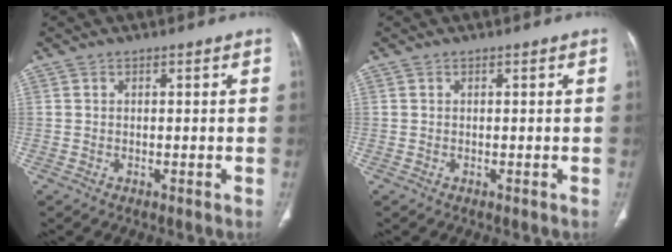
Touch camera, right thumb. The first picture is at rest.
{"total": 0.0}